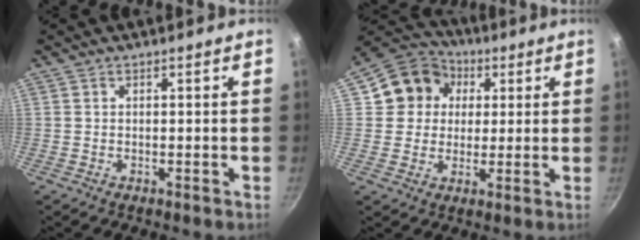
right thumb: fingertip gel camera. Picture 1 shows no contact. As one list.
[{"total": 11.0, "force": [2.8, 10.0, 3.8], "torque": [-0.032, 0.017, 0.032]}]